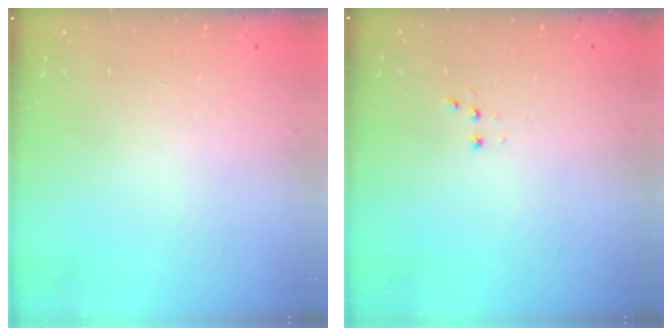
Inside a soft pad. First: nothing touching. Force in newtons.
{"total": 2.8, "press": 2.7, "slide": 0.7}